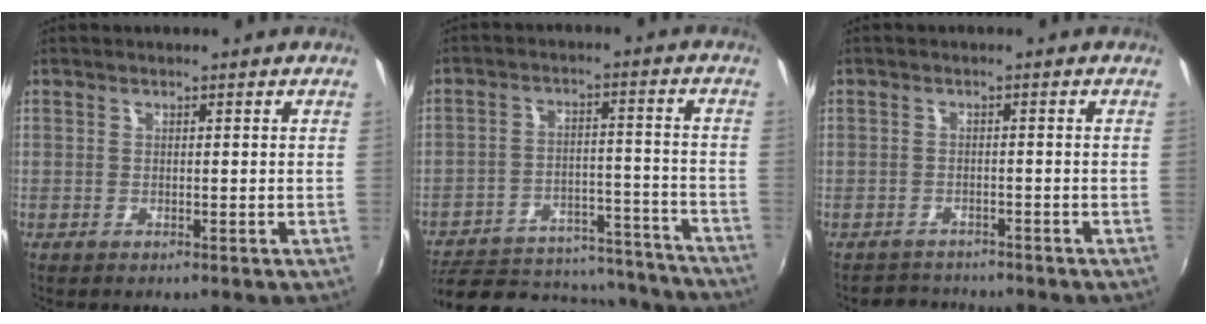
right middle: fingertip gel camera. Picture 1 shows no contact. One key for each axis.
{"total": 21.7, "fx": -17.8, "fy": 9.5, "fz": 7.9, "tx": -0.160, "ty": 0.023, "tz": -0.214}
{"total": 3.4, "fx": -3.0, "fy": 1.5, "fz": -0.3, "tx": -0.006, "ty": 0.009, "tz": -0.052}